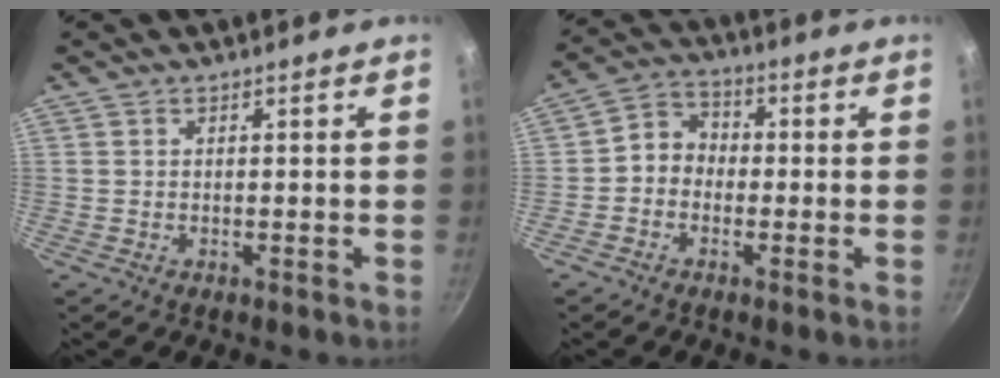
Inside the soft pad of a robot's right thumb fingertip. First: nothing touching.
{"total": 5.6, "force": [-1.1, 4.7, 2.7], "torque": [-0.022, 0.024, -0.039]}